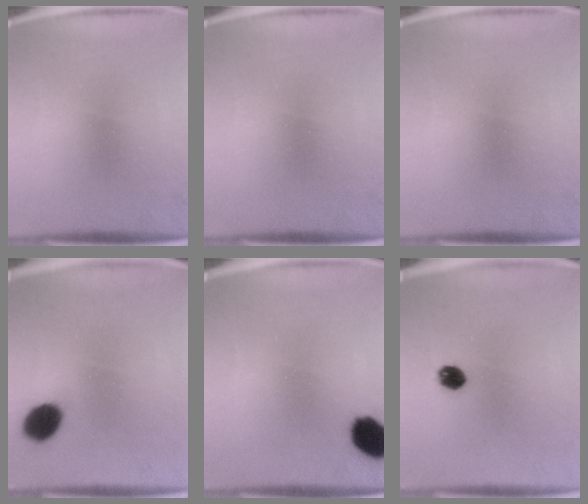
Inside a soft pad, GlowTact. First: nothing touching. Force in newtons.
{"total": 0.0}
{"total": 0.0}
{"total": 7.8}
{"total": 8.5}
{"total": 4.2}